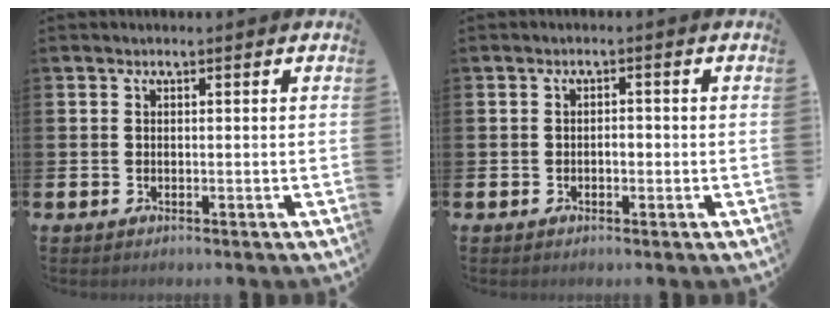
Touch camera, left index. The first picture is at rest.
{"total": 1.1, "force": [-0.4, 0.7, 0.8], "torque": [-0.013, 0.000, -0.009]}